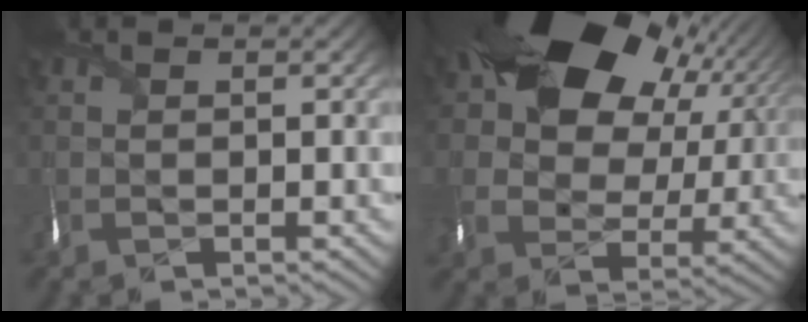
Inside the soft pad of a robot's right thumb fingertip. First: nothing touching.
{"total": 17.8, "force": [6.9, 12.9, 10.1], "torque": [-0.182, 0.023, 0.121]}